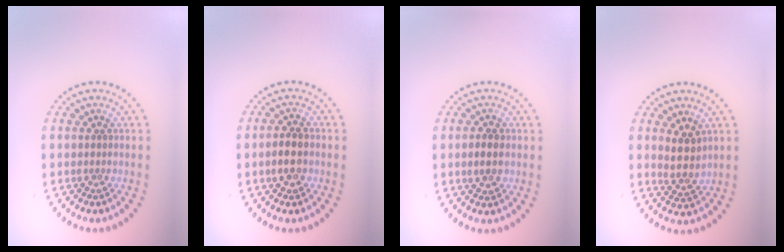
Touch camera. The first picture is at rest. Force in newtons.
{"total": 2.4, "press": 2.4, "slide": 0.3}
{"total": 2.3, "press": 2.3, "slide": 0.2}
{"total": 2.7, "press": 2.3, "slide": 1.4}